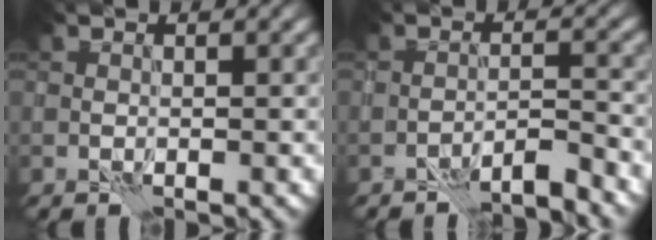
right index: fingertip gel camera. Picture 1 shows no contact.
{"total": 3.6, "force": [-3.2, 0.2, 1.5], "torque": [-0.018, 0.010, -0.055]}